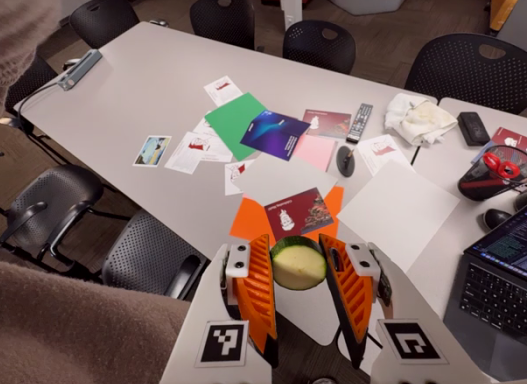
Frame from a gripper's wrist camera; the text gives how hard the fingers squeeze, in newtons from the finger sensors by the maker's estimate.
{"total": 8.5, "left": 8.4, "right": 8.6}